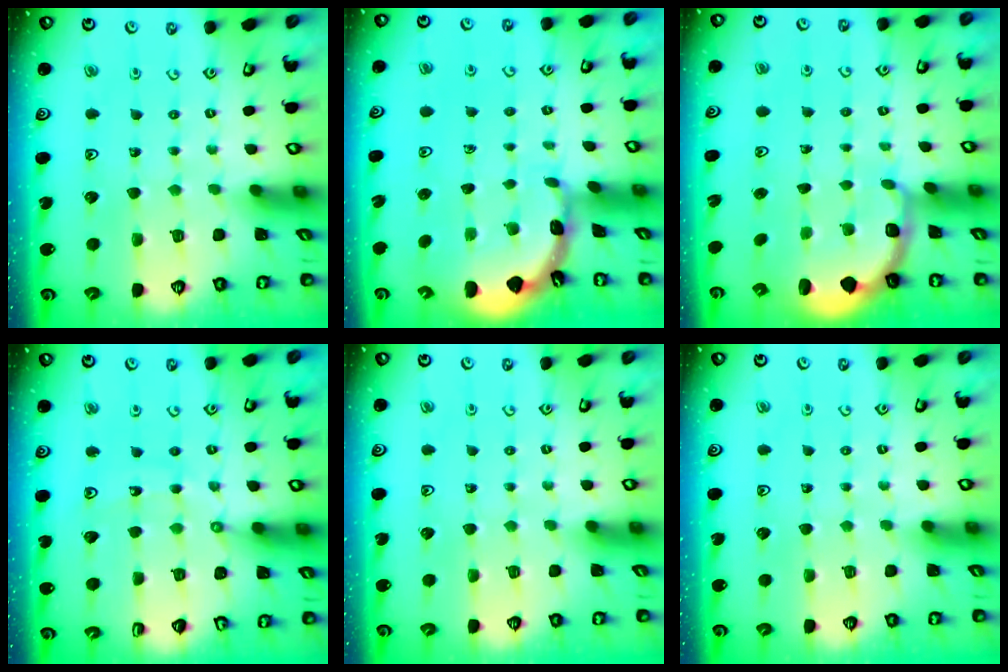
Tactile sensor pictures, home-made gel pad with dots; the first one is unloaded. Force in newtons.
{"total": 1.6, "press": 1.6, "slide": 0.1}
{"total": 2.2, "press": 2.0, "slide": 1.0}
{"total": 10.2, "press": 10.1, "slide": 1.3}
{"total": 0.0}
{"total": 0.0}